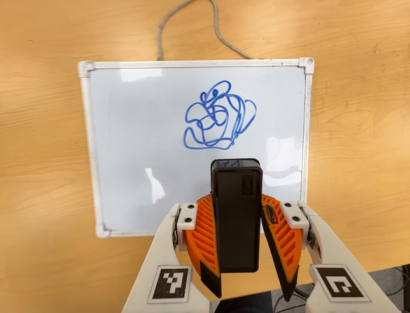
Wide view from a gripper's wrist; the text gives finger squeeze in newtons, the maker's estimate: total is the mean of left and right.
{"total": 5.6, "left": 5.5, "right": 5.8}